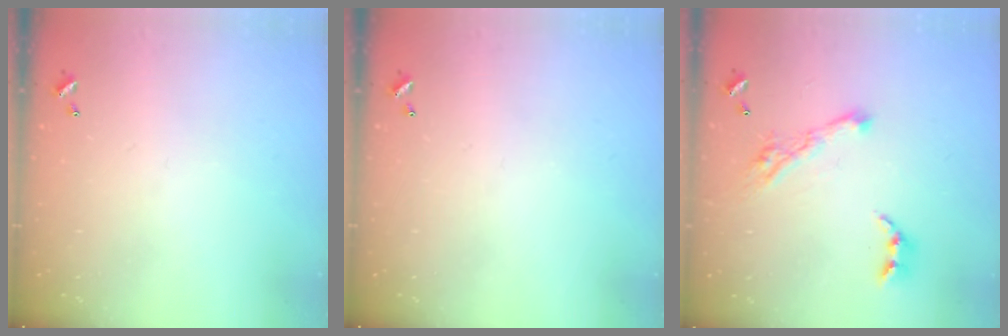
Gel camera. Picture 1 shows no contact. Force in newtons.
{"total": 0.0}
{"total": 9.2, "press": 9.1, "slide": 1.1}